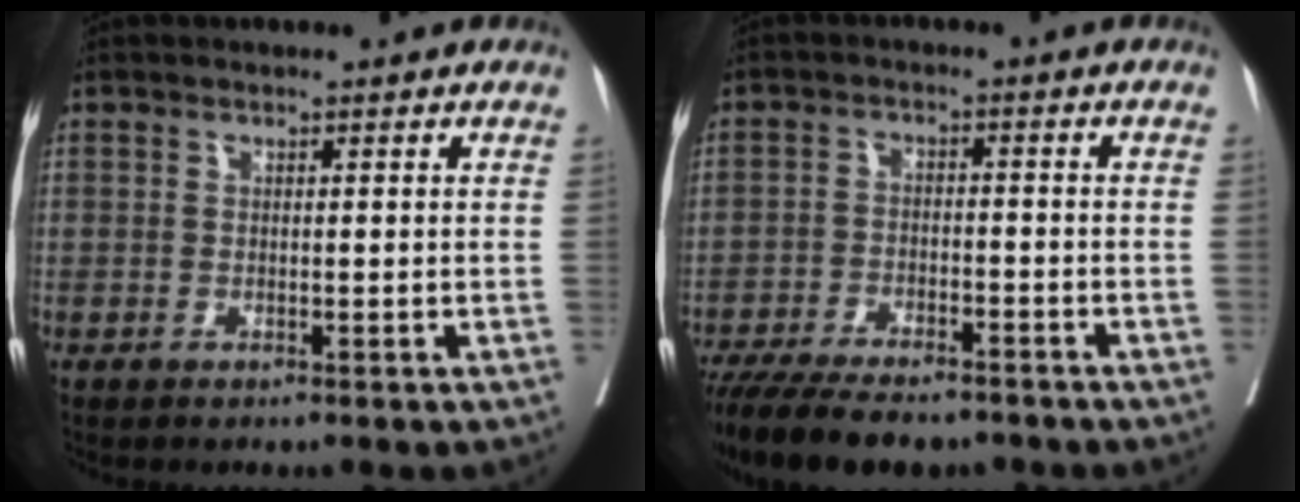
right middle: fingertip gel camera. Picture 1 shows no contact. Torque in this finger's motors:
{"motor_torque": [0.63, -1.51, 0.61, 0.18]}